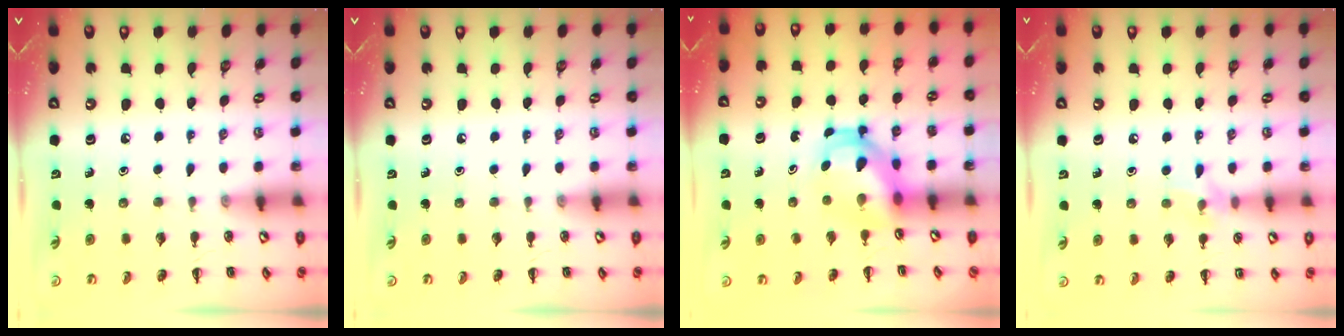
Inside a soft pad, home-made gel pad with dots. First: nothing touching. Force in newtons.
{"total": 0.0}
{"total": 4.9, "press": 4.8, "slide": 0.8}
{"total": 7.1, "press": 6.9, "slide": 1.6}